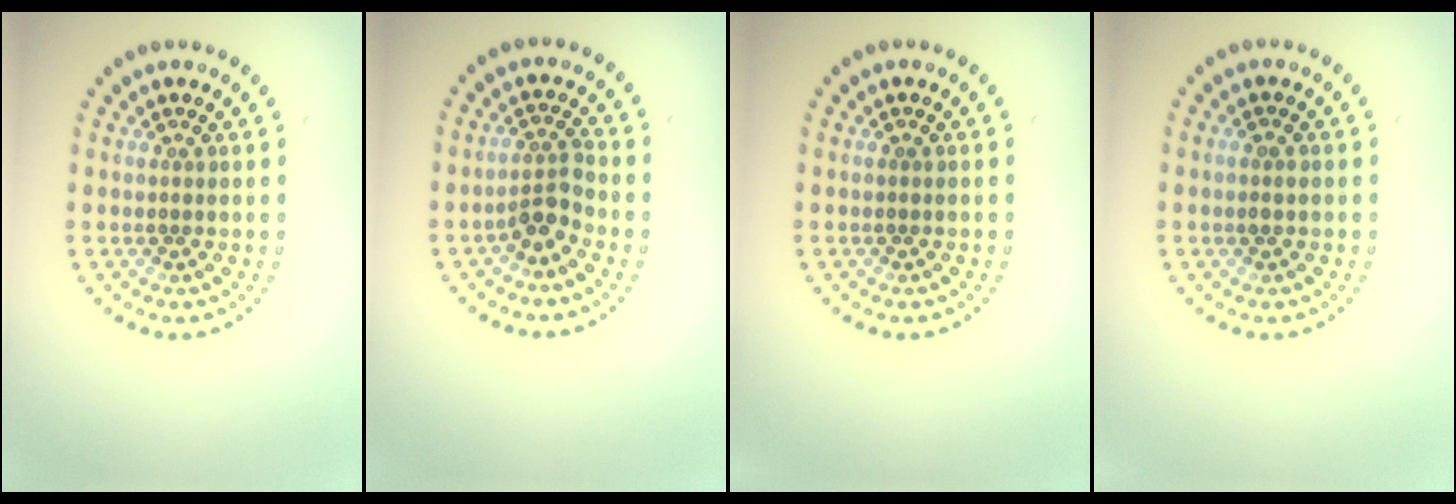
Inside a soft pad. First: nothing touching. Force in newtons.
{"total": 2.4, "press": 1.8, "slide": 1.5}
{"total": 0.0}
{"total": 0.9, "press": 0.9, "slide": 0.1}